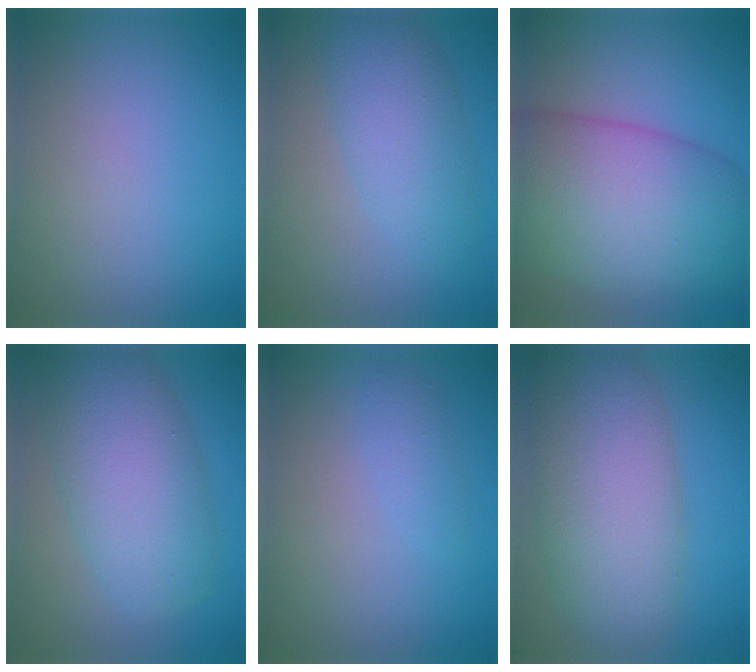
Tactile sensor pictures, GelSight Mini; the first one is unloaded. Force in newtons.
{"total": 4.8, "press": 4.8, "slide": 0.1}
{"total": 13.5, "press": 13.5, "slide": 0.2}
{"total": 8.2, "press": 8.2, "slide": 0.1}
{"total": 1.3, "press": 1.3, "slide": 0.1}
{"total": 10.0, "press": 10.0, "slide": 0.3}